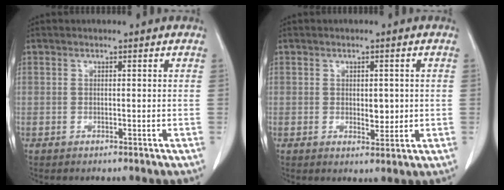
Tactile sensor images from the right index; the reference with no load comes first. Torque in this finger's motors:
{"motor_torque": [0.05, 0.12, 0.04, 0.01]}